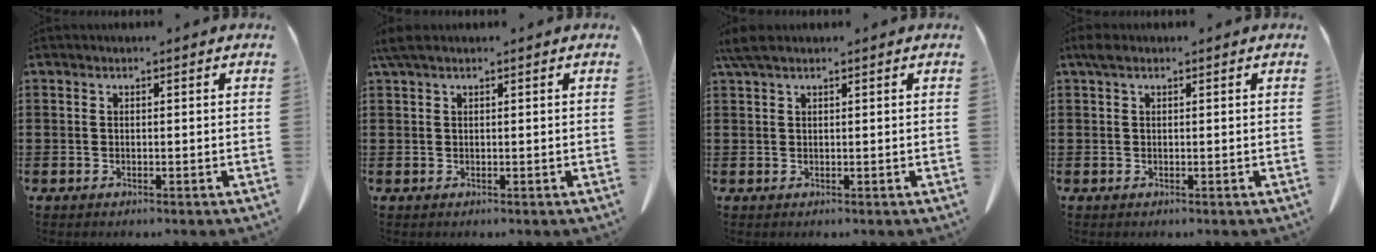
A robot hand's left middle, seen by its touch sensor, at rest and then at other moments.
{"total": 1.6, "force": [1.0, 0.3, 1.3], "torque": [-0.029, 0.001, 0.019]}
{"total": 2.4, "force": [1.6, 0.5, 1.8], "torque": [-0.039, 0.001, 0.030]}
{"total": 1.2, "force": [0.4, 0.7, 0.9], "torque": [-0.022, 0.004, 0.007]}